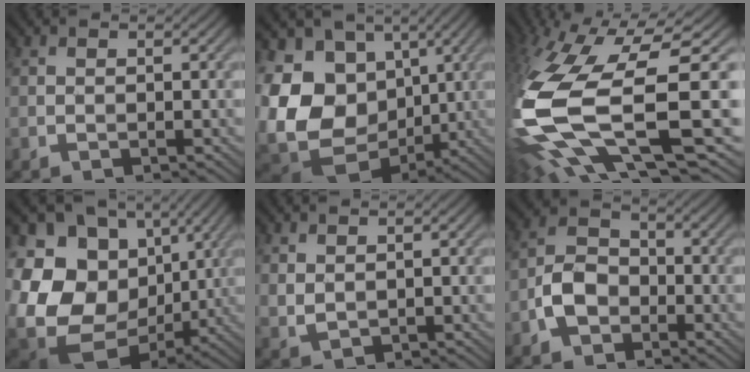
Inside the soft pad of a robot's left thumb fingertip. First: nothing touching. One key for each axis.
{"total": 18.1, "fx": -2.7, "fy": 13.8, "fz": 11.3, "tx": -0.260, "ty": -0.014, "tz": -0.032}
{"total": 17.9, "fx": -2.5, "fy": 6.8, "fz": 16.4, "tx": -0.383, "ty": -0.045, "tz": -0.021}
{"total": 20.3, "fx": -2.1, "fy": 16.0, "fz": 12.2, "tx": -0.272, "ty": -0.034, "tz": -0.016}
{"total": 1.9, "fx": 1.2, "fy": 1.0, "fz": 1.0, "tx": -0.031, "ty": -0.004, "tz": 0.031}
{"total": 5.5, "fx": -2.6, "fy": 3.9, "fz": 3.0, "tx": -0.061, "ty": 0.005, "tz": -0.059}